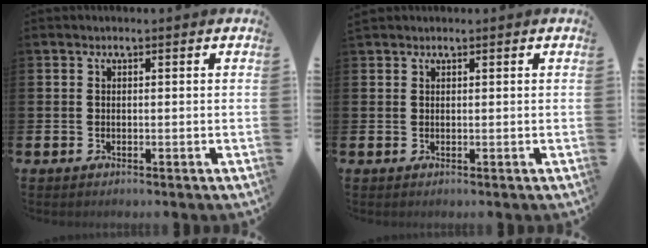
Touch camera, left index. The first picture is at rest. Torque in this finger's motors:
{"motor_torque": [0.42, -0.61, 0.37, 0.15]}